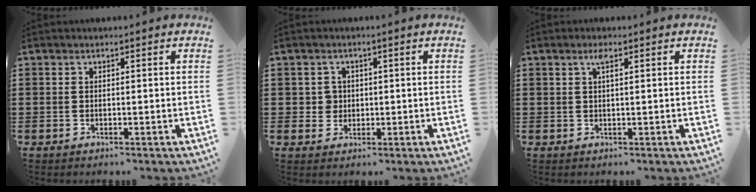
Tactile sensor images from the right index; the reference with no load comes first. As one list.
[{"total": 2.5, "force": [0.1, 2.4, 0.7], "torque": [-0.023, 0.009, -0.001]}, {"total": 1.6, "force": [0.8, 0.2, 1.4], "torque": [-0.030, 0.003, 0.012]}]